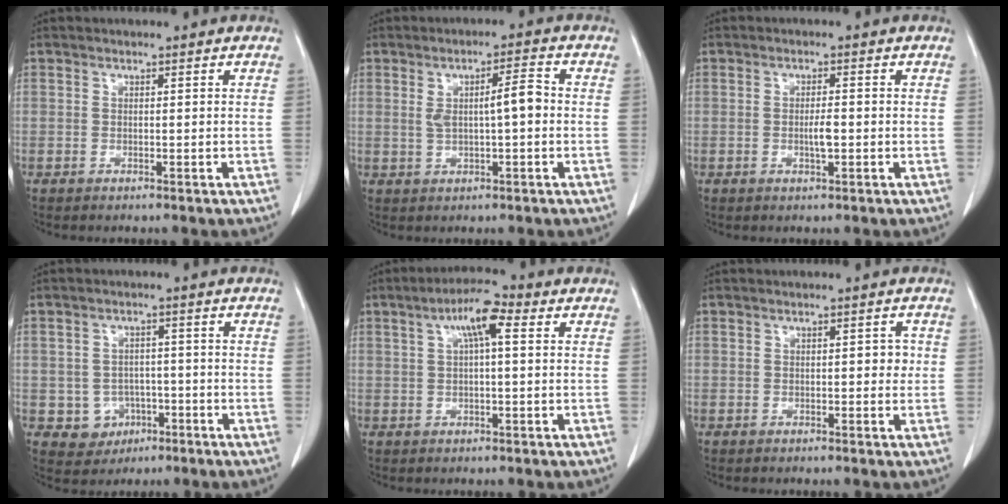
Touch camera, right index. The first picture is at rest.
{"total": 5.1, "force": [0.4, 0.9, 5.0], "torque": [-0.085, 0.014, 0.011]}
{"total": 2.3, "force": [-0.3, 0.3, 2.2], "torque": [-0.042, 0.001, -0.003]}
{"total": 4.9, "force": [-1.7, 4.5, 0.9], "torque": [-0.006, 0.010, -0.016]}
{"total": 6.2, "force": [2.1, 1.2, 5.8], "torque": [-0.106, 0.022, 0.031]}
{"total": 1.9, "force": [0.1, 1.0, 1.6], "torque": [-0.015, 0.004, 0.000]}